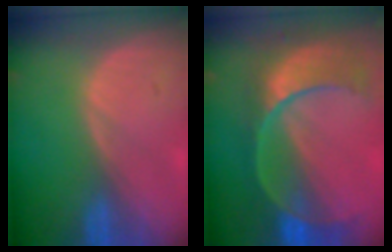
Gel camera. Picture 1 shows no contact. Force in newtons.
{"total": 10.7, "press": 9.2, "slide": 5.5}